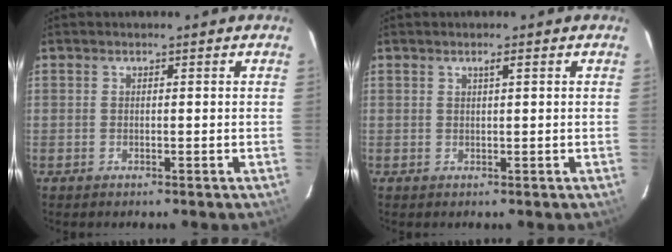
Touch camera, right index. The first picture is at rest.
{"total": 0.9, "force": [0.5, -0.1, 0.8], "torque": [-0.013, 0.004, 0.008]}